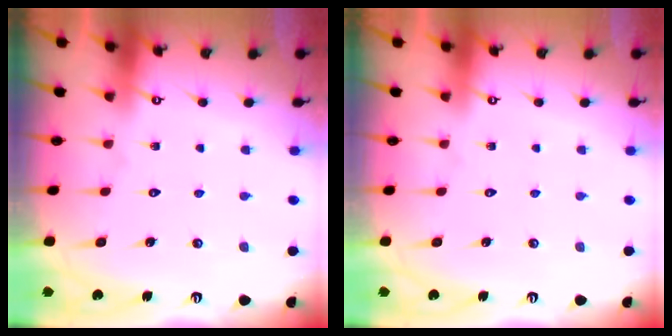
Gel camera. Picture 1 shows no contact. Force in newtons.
{"total": 0.0}